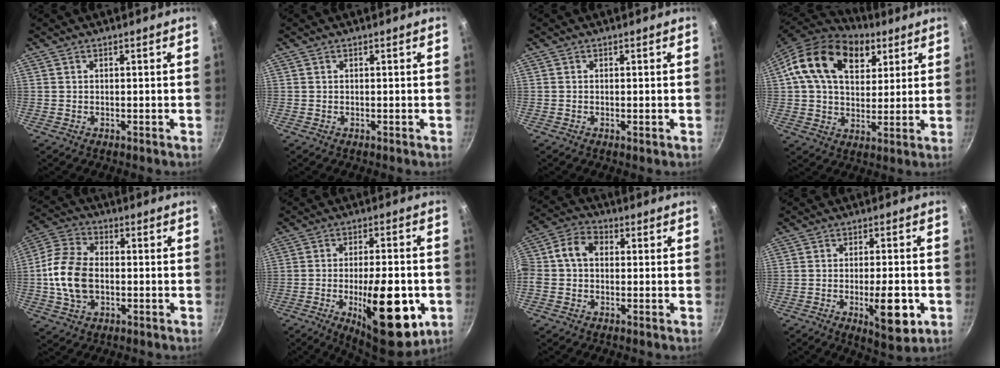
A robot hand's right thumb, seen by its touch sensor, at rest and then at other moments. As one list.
[{"total": 0.0}, {"total": 0.6, "force": [-0.2, 0.1, 0.6], "torque": [-0.010, -0.001, -0.004]}, {"total": 18.9, "force": [8.5, 12.2, 11.7], "torque": [-0.172, -0.012, 0.137]}, {"total": 12.4, "force": [-1.2, 8.2, 9.2], "torque": [-0.171, 0.021, -0.033]}, {"total": 19.7, "force": [-5.8, 7.7, 17.2], "torque": [-0.226, 0.014, -0.075]}, {"total": 8.3, "force": [0.3, 6.3, 5.4], "torque": [-0.096, 0.029, -0.017]}, {"total": 10.2, "force": [-3.1, 3.5, 9.0], "torque": [-0.113, 0.004, -0.037]}]